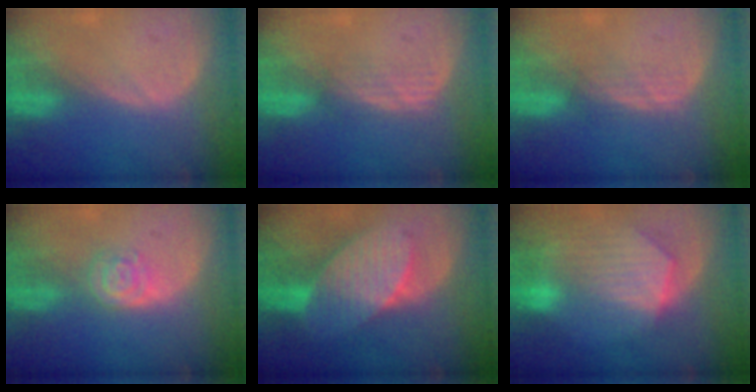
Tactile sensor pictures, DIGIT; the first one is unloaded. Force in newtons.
{"total": 2.9, "press": 2.6, "slide": 1.2}
{"total": 2.4, "press": 2.3, "slide": 0.5}
{"total": 4.1, "press": 3.8, "slide": 1.5}
{"total": 7.9, "press": 7.9, "slide": 0.1}
{"total": 10.3, "press": 9.0, "slide": 5.1}